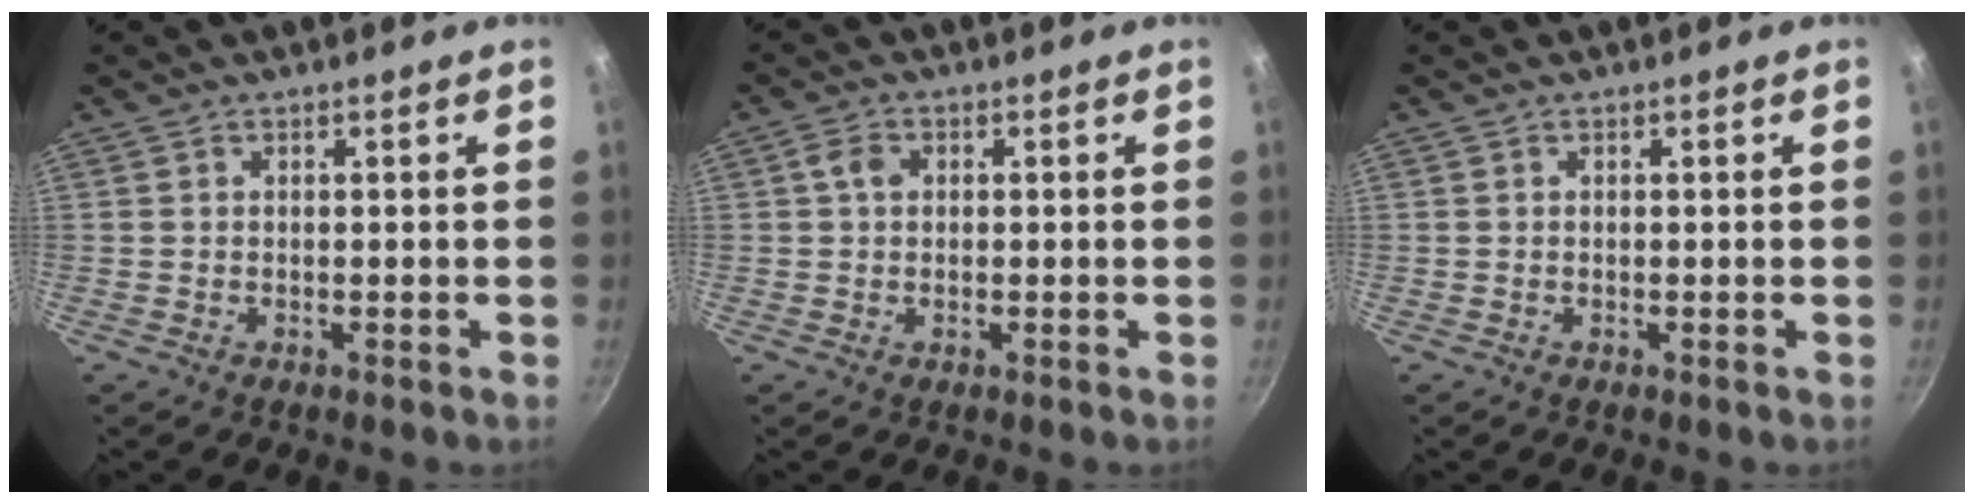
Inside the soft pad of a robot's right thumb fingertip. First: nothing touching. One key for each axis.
{"total": 2.9, "fx": 0.4, "fy": 2.2, "fz": 1.8, "tx": -0.028, "ty": 0.005, "tz": 0.001}
{"total": 0.0}